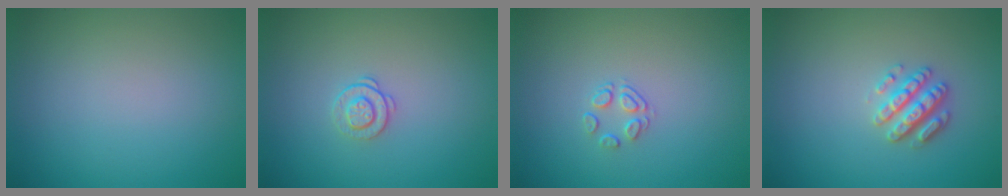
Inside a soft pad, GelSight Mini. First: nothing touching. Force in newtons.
{"total": 1.4, "press": 0.9, "slide": 1.0}
{"total": 1.5, "press": 0.8, "slide": 1.3}
{"total": 2.8, "press": 2.7, "slide": 0.6}